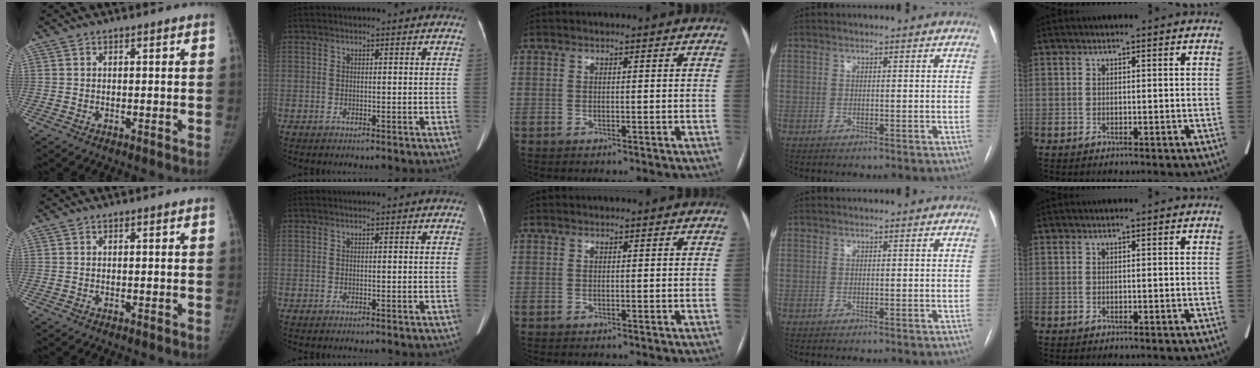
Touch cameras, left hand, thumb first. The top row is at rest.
{}